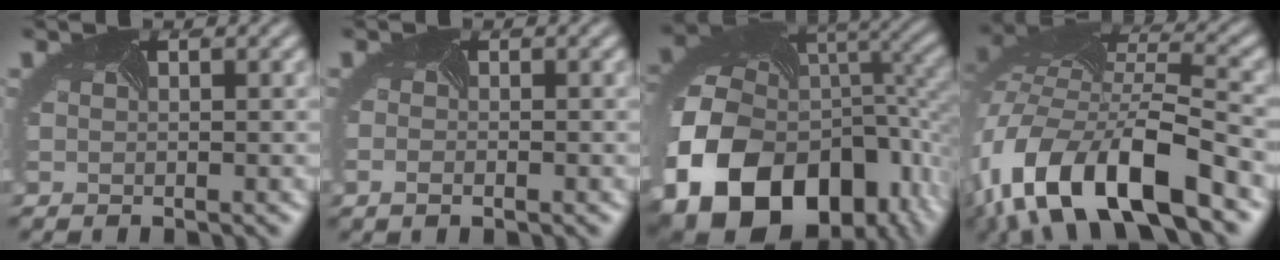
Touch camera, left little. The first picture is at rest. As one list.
[{"total": 0.7, "force": [-0.4, 0.5, 0.4], "torque": [-0.001, 0.002, -0.002]}, {"total": 20.4, "force": [-7.2, 14.7, 12.2], "torque": [-0.268, -0.048, -0.090]}, {"total": 13.9, "force": [-7.3, 6.3, 10.0], "torque": [-0.213, 0.004, -0.135]}]